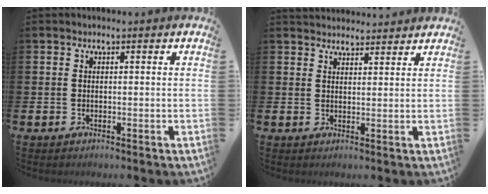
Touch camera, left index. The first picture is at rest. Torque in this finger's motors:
{"motor_torque": [-0.78, -0.51, -0.02, 0.00]}